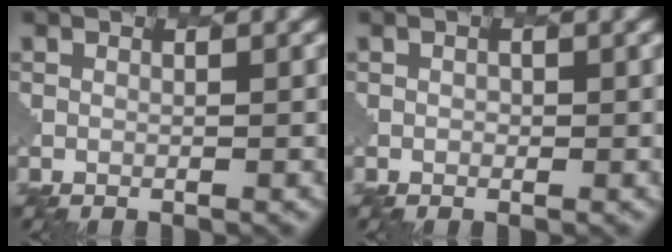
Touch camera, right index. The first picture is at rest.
{"total": 1.2, "force": [-0.1, 1.2, 0.2], "torque": [-0.019, -0.008, -0.008]}